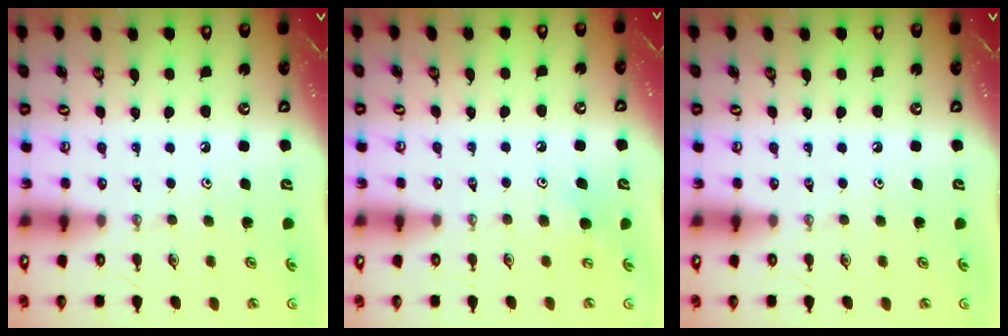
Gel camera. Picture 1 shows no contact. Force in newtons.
{"total": 5.5, "press": 5.5, "slide": 0.5}
{"total": 0.0}